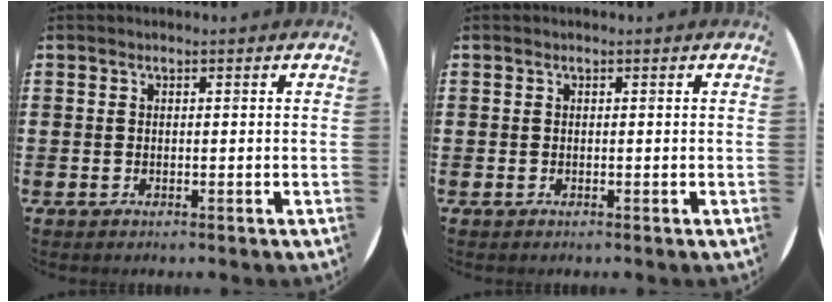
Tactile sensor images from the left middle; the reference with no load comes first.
{"total": 0.0}